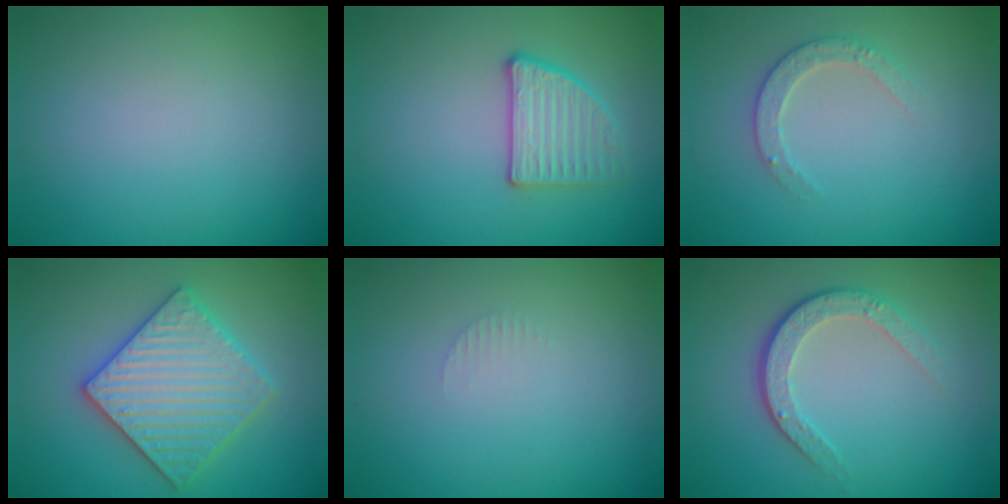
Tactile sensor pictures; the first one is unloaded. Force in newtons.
{"total": 2.8, "press": 2.7, "slide": 0.6}
{"total": 2.1, "press": 2.1, "slide": 0.3}
{"total": 5.9, "press": 5.8, "slide": 1.0}
{"total": 0.7, "press": 0.6, "slide": 0.1}
{"total": 3.5, "press": 2.5, "slide": 2.5}